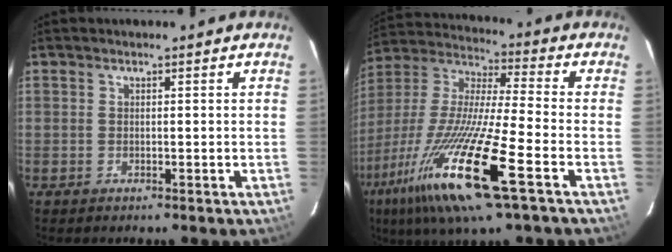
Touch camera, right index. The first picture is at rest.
{"total": 22.6, "force": [-10.8, 2.2, 19.7], "torque": [-0.397, -0.049, -0.212]}